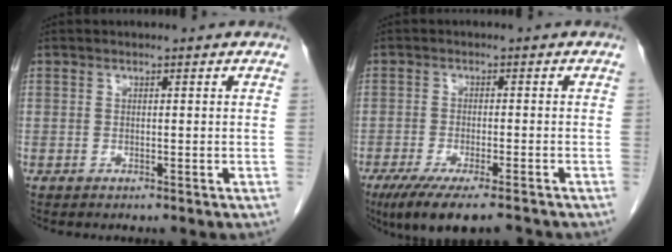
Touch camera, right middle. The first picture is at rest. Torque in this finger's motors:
{"motor_torque": [0.16, -0.14, 0.12, 0.08]}